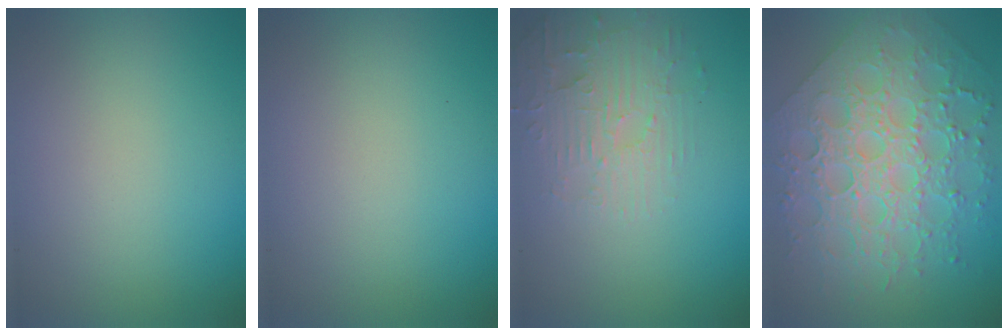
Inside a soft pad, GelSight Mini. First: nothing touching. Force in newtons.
{"total": 0.0}
{"total": 3.7, "press": 3.6, "slide": 0.7}
{"total": 7.2, "press": 6.0, "slide": 3.9}